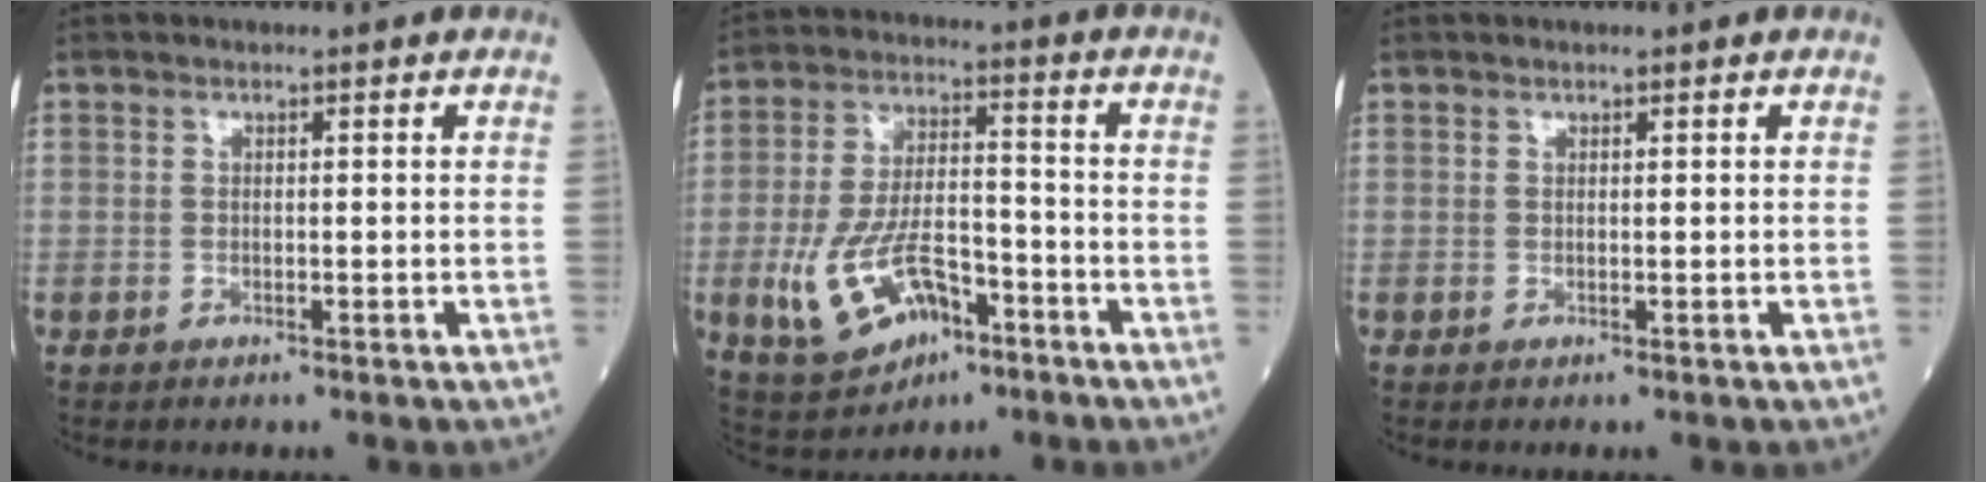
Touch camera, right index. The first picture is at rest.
{"total": 12.9, "force": [-5.5, 6.1, 9.9], "torque": [-0.205, 0.004, -0.089]}
{"total": 0.0}